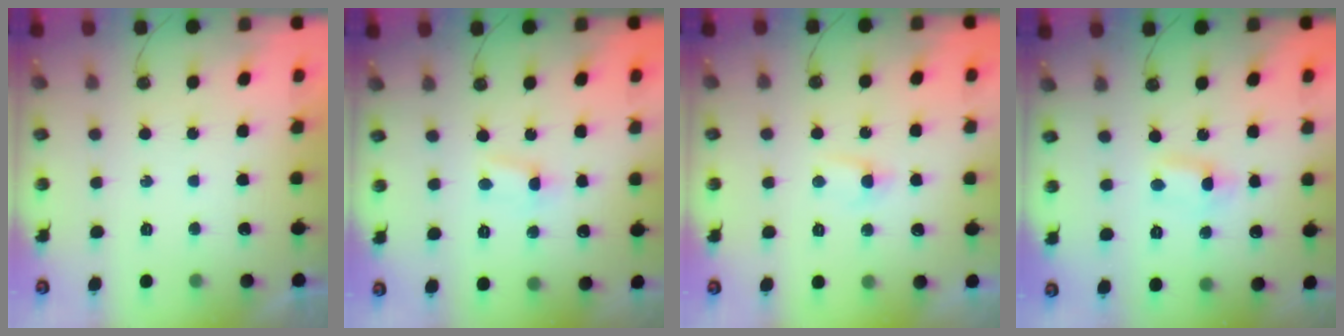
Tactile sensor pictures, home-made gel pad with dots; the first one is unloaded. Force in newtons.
{"total": 1.9, "press": 1.9, "slide": 0.2}
{"total": 3.0, "press": 2.9, "slide": 0.3}
{"total": 1.2, "press": 1.0, "slide": 0.8}